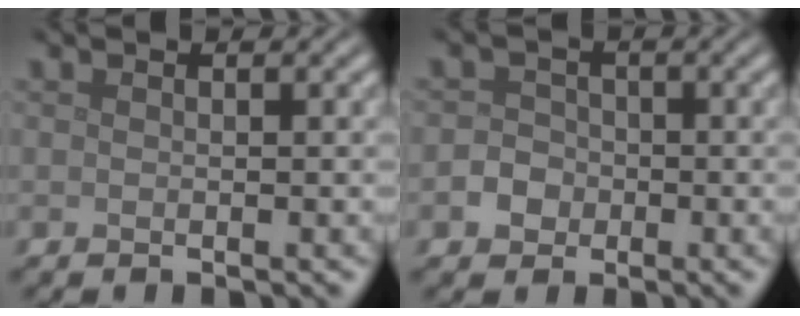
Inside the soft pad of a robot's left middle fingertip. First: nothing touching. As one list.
[{"total": 2.2, "force": [-0.7, 2.0, 0.7], "torque": [0.005, 0.000, -0.018]}]